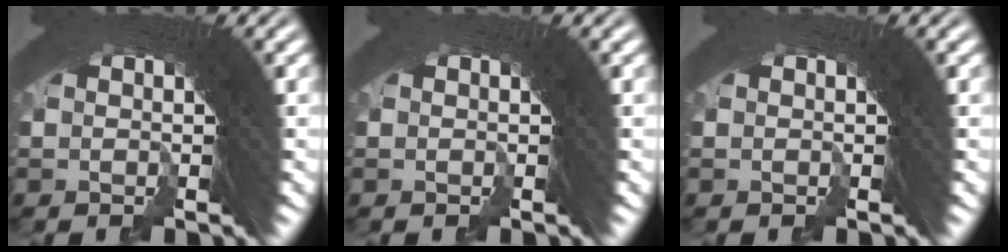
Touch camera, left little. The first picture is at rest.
{"total": 0.0}
{"total": 0.0}